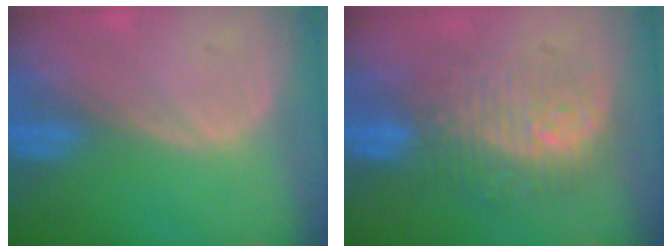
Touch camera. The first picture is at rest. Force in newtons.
{"total": 9.5, "press": 9.4, "slide": 1.0}